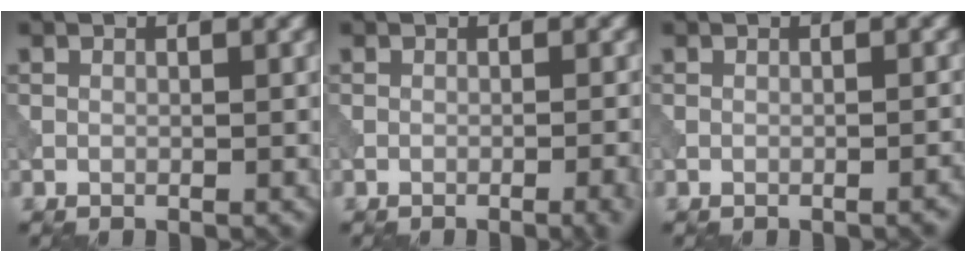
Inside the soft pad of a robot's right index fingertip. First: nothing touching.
{"total": 2.8, "force": [-1.2, 0.8, 2.4], "torque": [-0.020, 0.004, -0.017]}
{"total": 1.1, "force": [-0.6, 0.3, 0.8], "torque": [-0.008, 0.003, -0.012]}